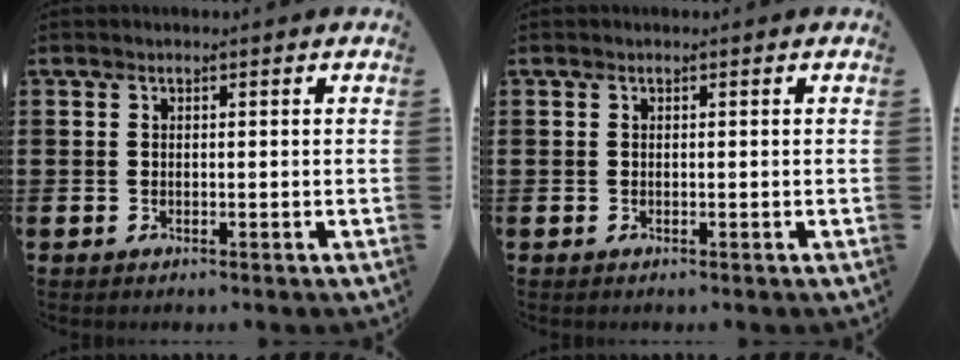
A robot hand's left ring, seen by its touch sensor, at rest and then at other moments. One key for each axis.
{"total": 0.0}